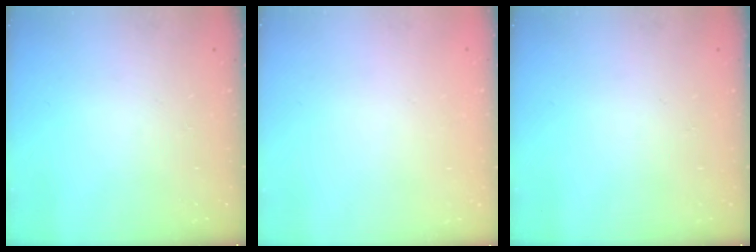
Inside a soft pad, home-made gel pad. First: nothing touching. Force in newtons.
{"total": 2.2, "press": 2.2, "slide": 0.1}
{"total": 0.0}